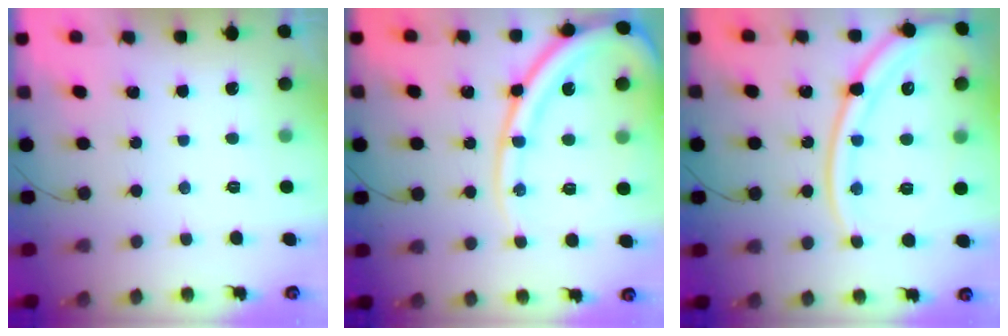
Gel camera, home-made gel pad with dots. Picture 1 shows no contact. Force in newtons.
{"total": 18.5, "press": 18.3, "slide": 2.4}
{"total": 17.2, "press": 17.1, "slide": 1.8}